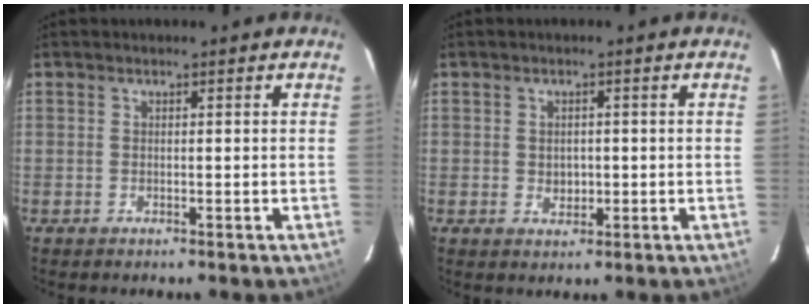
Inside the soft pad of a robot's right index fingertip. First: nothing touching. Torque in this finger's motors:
{"motor_torque": [-0.11, -0.03, -0.01, 0.00]}